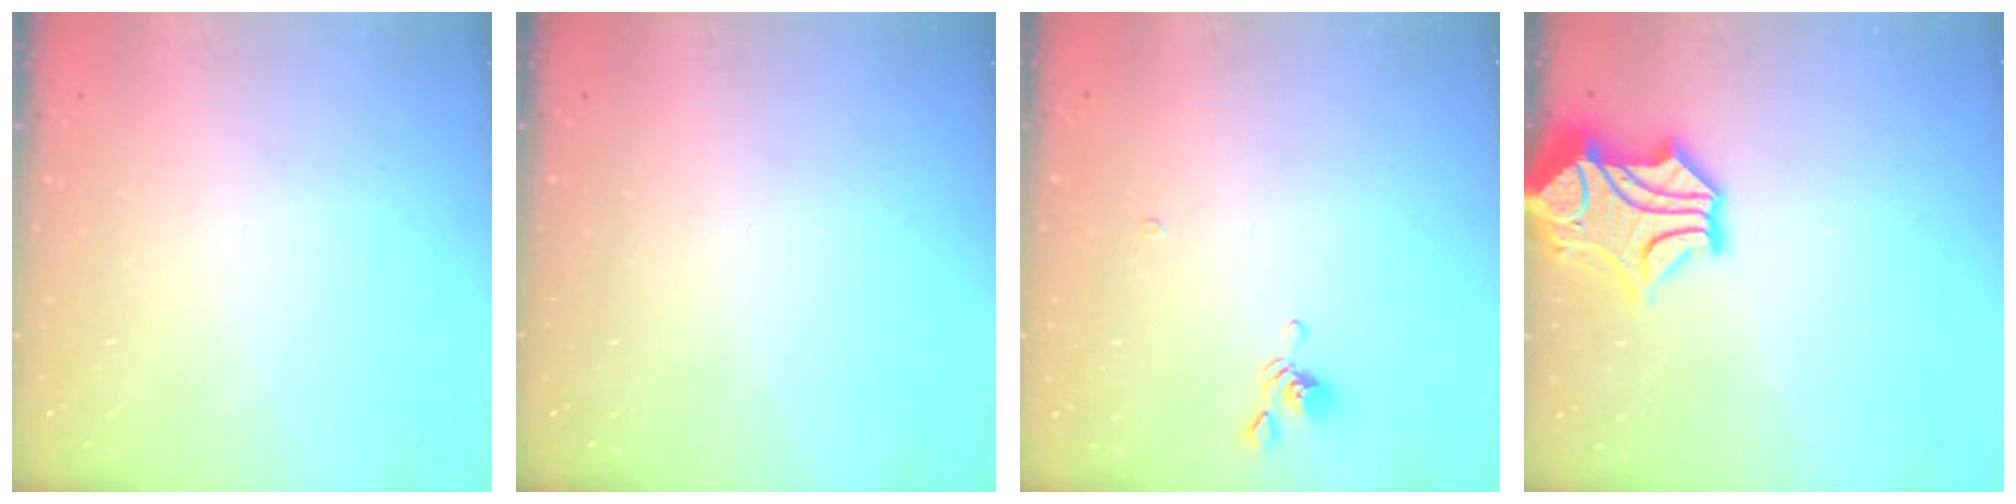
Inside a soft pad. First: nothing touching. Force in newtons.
{"total": 0.0}
{"total": 3.8, "press": 3.7, "slide": 0.4}
{"total": 5.1, "press": 4.8, "slide": 1.8}